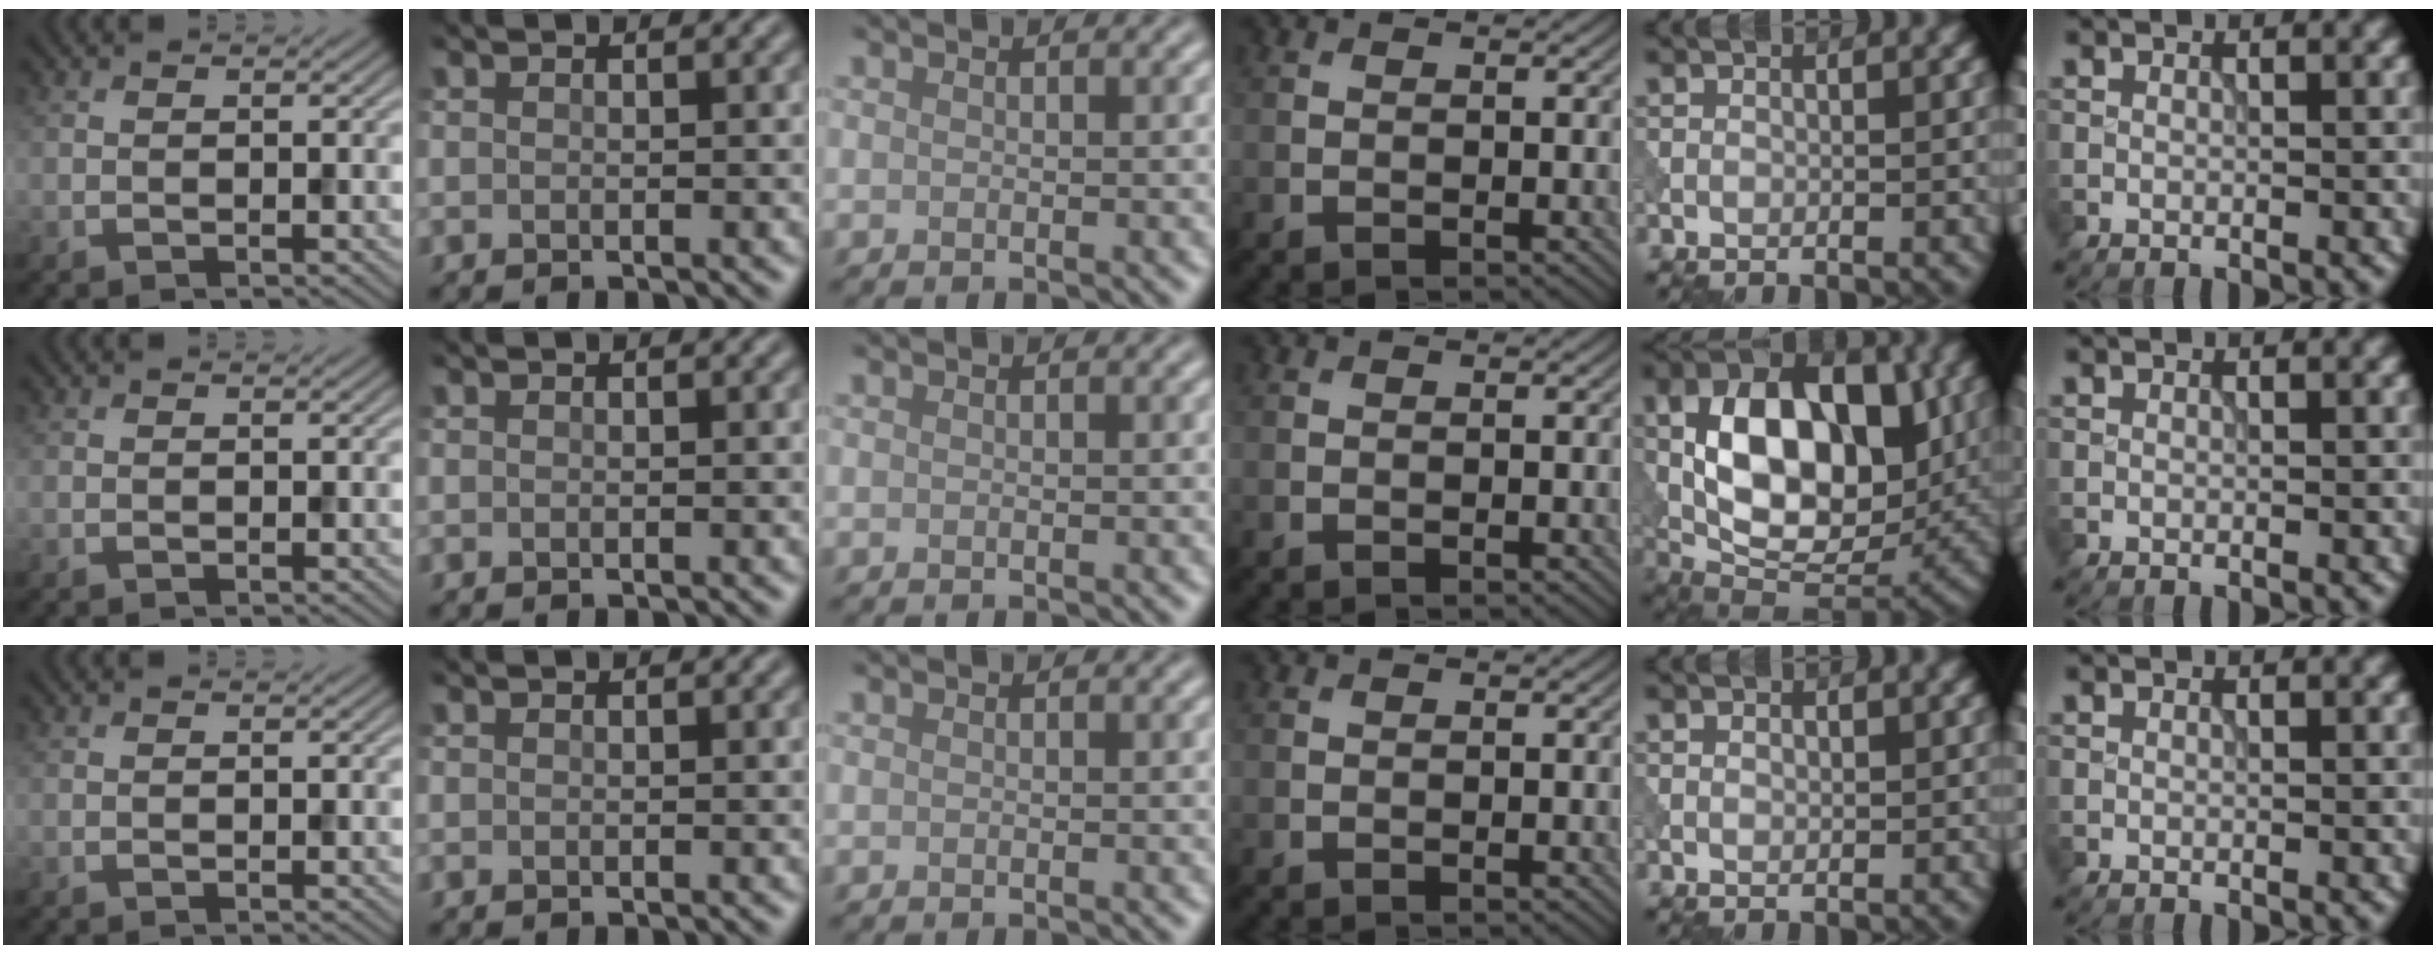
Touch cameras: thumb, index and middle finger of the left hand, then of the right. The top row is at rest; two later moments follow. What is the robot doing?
{"motion": "press", "object": "tv remote"}